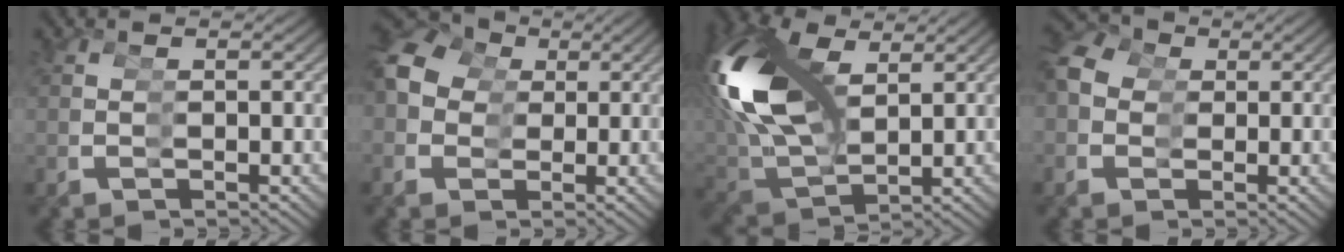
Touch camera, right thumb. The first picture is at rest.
{"total": 9.9, "force": [2.2, 8.0, 5.3], "torque": [-0.084, 0.014, 0.025]}
{"total": 13.0, "force": [3.7, 7.9, 9.6], "torque": [-0.227, 0.000, 0.063]}
{"total": 6.1, "force": [1.1, 5.5, 2.4], "torque": [-0.043, -0.004, 0.015]}